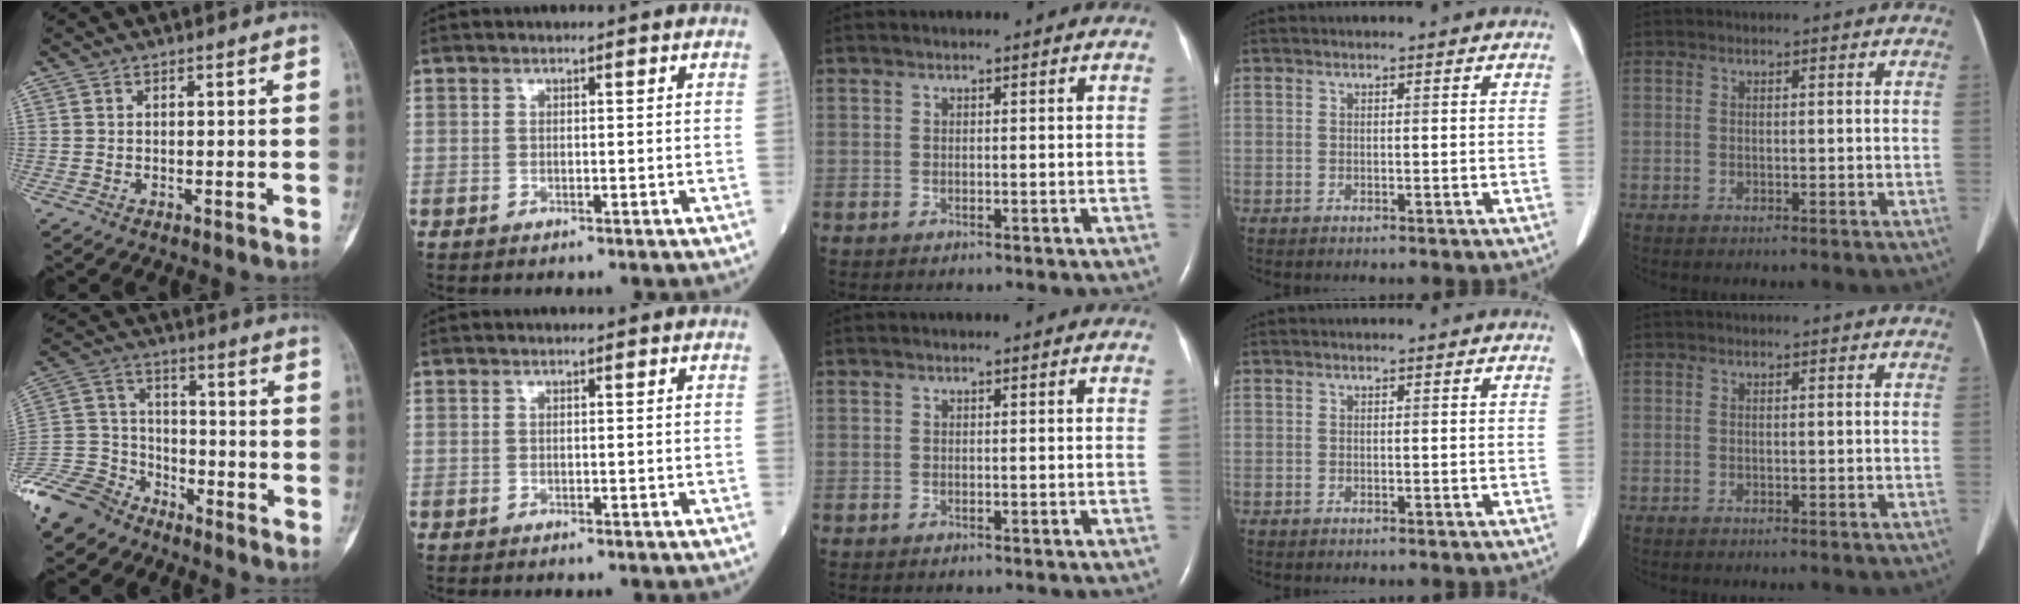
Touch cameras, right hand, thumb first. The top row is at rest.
{"thumb": {"total": 13.0, "force": [-10.5, 7.0, 2.9], "torque": [-0.056, 0.055, -0.208]}}